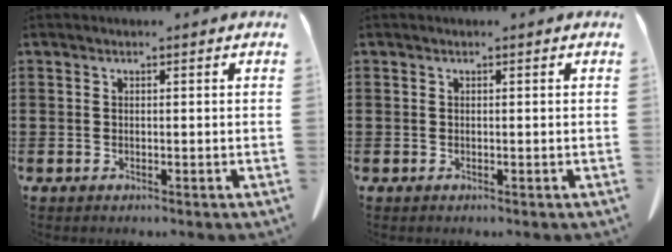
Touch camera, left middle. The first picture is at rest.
{"total": 0.0}